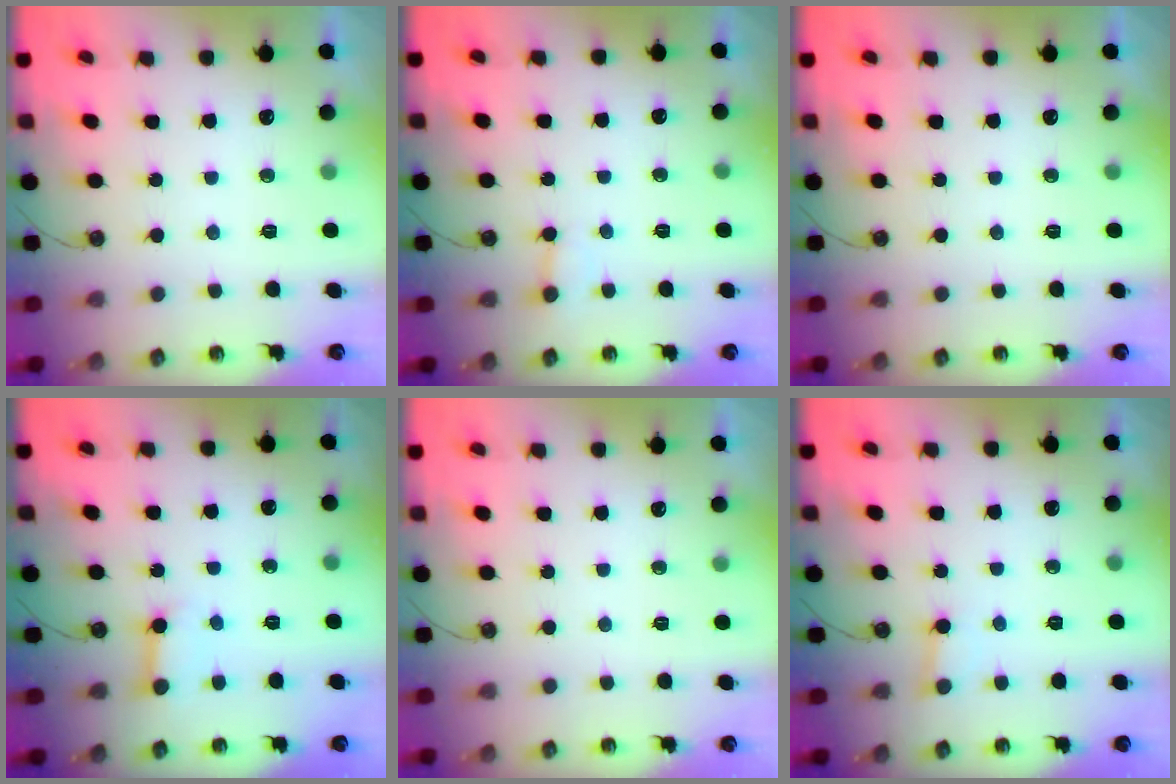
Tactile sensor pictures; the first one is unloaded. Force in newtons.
{"total": 3.4, "press": 3.4, "slide": 0.6}
{"total": 0.0}
{"total": 5.1, "press": 5.1, "slide": 0.6}
{"total": 0.0}
{"total": 2.2, "press": 2.2, "slide": 0.1}